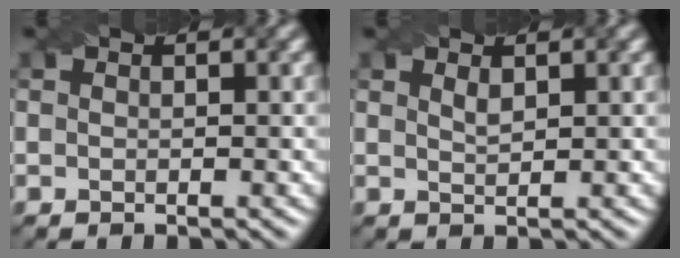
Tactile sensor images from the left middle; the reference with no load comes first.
{"total": 0.9, "force": [0.6, 0.2, 0.5], "torque": [-0.013, 0.000, 0.013]}